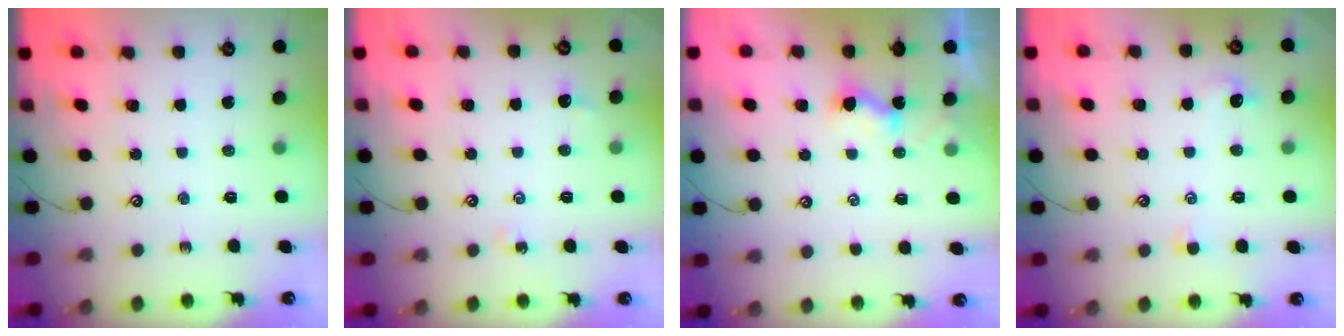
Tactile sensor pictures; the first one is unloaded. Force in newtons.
{"total": 2.0, "press": 1.9, "slide": 0.5}
{"total": 2.3, "press": 2.3, "slide": 0.3}
{"total": 1.0, "press": 0.8, "slide": 0.6}